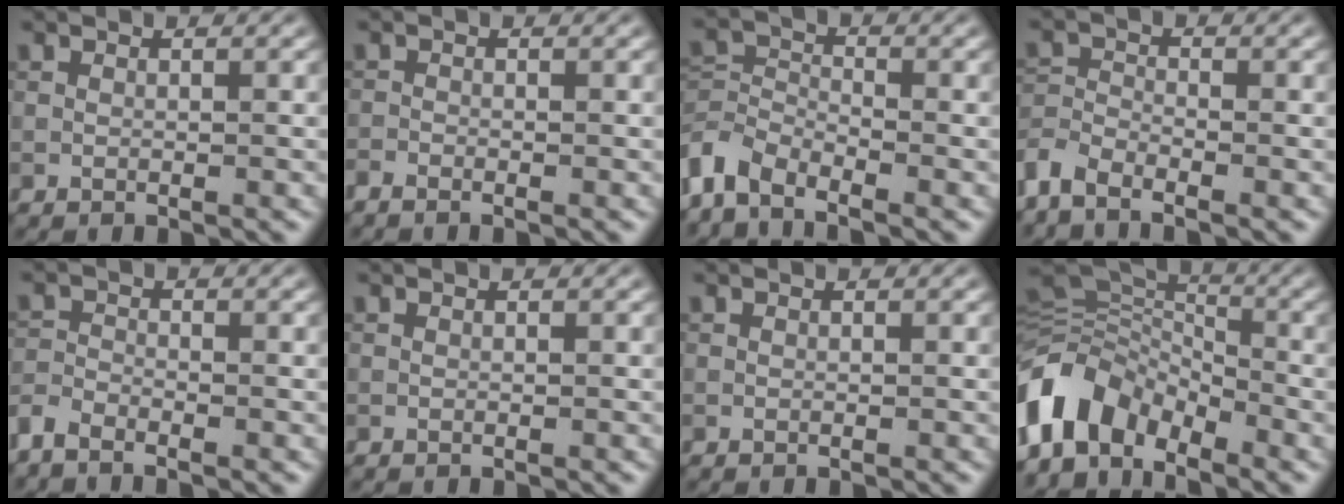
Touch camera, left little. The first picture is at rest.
{"total": 1.0, "force": [-1.0, 0.1, 0.3], "torque": [-0.005, -0.004, -0.024]}
{"total": 4.6, "force": [-3.6, 1.9, 2.0], "torque": [-0.045, -0.007, -0.085]}
{"total": 3.3, "force": [-2.8, 1.0, 1.4], "torque": [-0.032, -0.004, -0.070]}
{"total": 2.4, "force": [-2.1, 0.6, 0.8], "torque": [-0.020, -0.006, -0.056]}
{"total": 0.0}
{"total": 0.0}
{"total": 6.9, "force": [-4.5, 4.0, 3.4], "torque": [-0.059, 0.004, -0.096]}